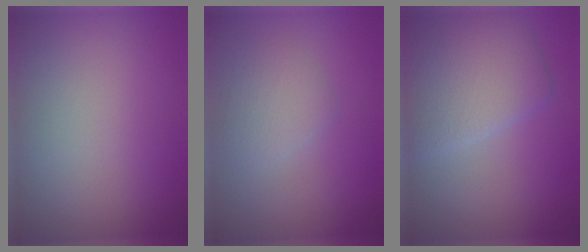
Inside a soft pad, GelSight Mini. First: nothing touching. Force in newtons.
{"total": 2.2, "press": 2.2, "slide": 0.1}
{"total": 5.0, "press": 5.0, "slide": 0.3}